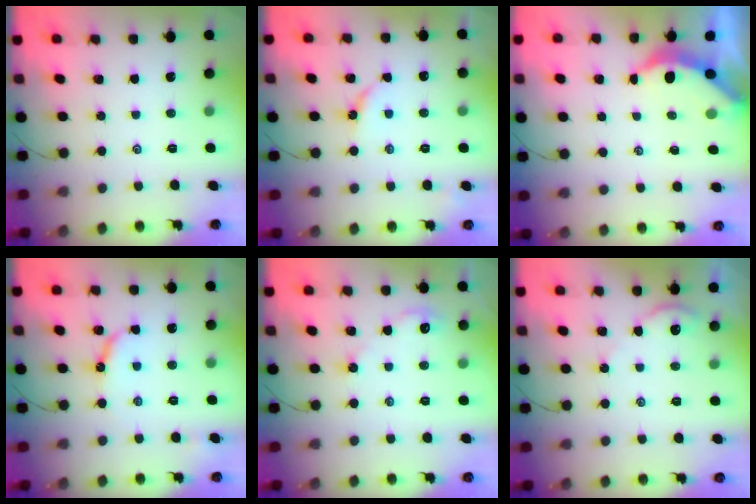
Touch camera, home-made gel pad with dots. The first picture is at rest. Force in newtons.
{"total": 2.7, "press": 2.7, "slide": 0.4}
{"total": 3.8, "press": 3.8, "slide": 0.5}
{"total": 7.1, "press": 7.1, "slide": 0.6}
{"total": 2.5, "press": 2.5, "slide": 0.4}
{"total": 2.7, "press": 2.7, "slide": 0.4}